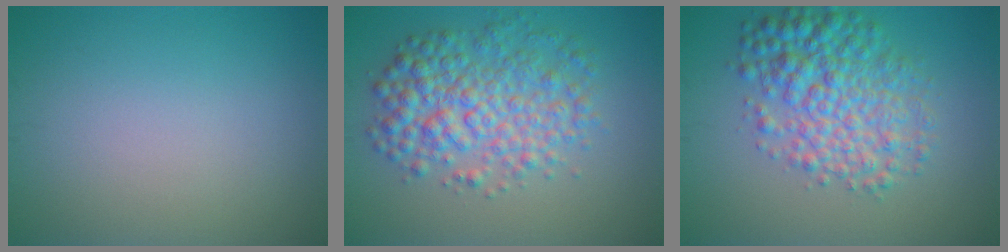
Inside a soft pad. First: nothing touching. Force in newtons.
{"total": 6.1, "press": 6.0, "slide": 0.1}
{"total": 6.2, "press": 6.2, "slide": 0.1}